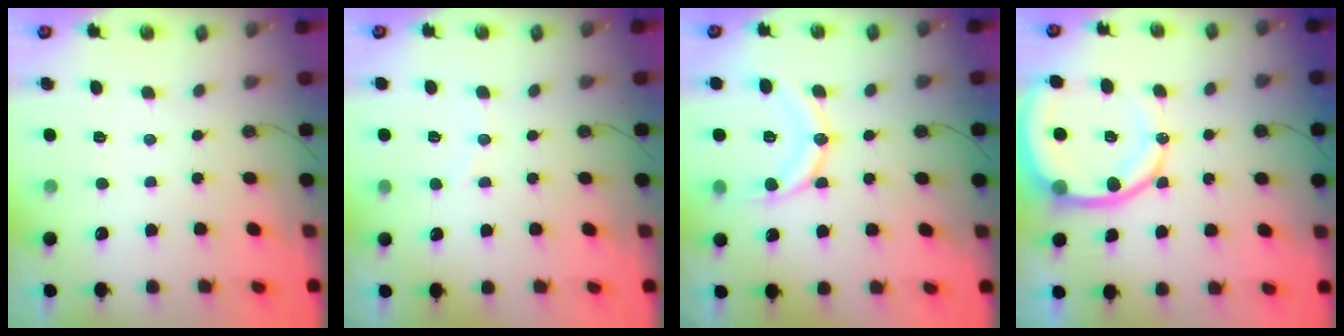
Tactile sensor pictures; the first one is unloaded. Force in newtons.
{"total": 3.4, "press": 3.1, "slide": 1.4}
{"total": 13.5, "press": 13.4, "slide": 1.5}
{"total": 14.1, "press": 13.9, "slide": 2.0}